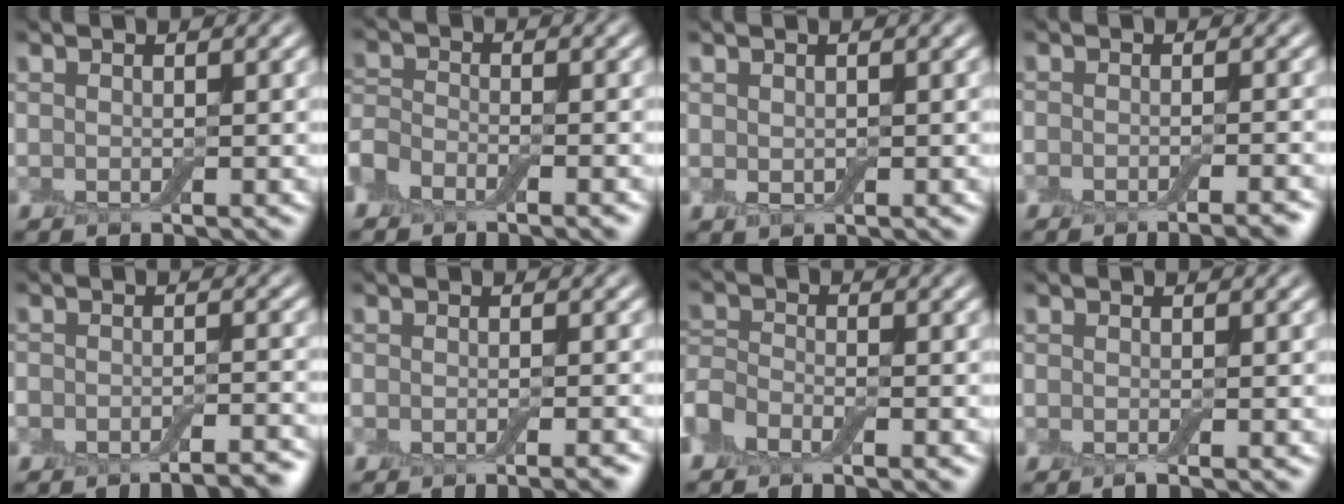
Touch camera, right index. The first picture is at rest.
{"total": 4.5, "force": [-3.1, 2.4, 2.2], "torque": [-0.033, 0.002, -0.065]}
{"total": 0.8, "force": [0.3, 0.6, 0.4], "torque": [-0.007, -0.001, 0.010]}
{"total": 3.8, "force": [-2.9, 0.9, 2.3], "torque": [-0.031, 0.004, -0.036]}
{"total": 4.8, "force": [-4.3, 1.3, 1.7], "torque": [-0.025, 0.002, -0.055]}
{"total": 2.4, "force": [-1.8, 0.4, 1.5], "torque": [-0.020, -0.002, -0.026]}
{"total": 4.0, "force": [-2.6, 2.2, 2.1], "torque": [-0.038, 0.002, -0.059]}
{"total": 0.9, "force": [-0.6, 0.2, 0.7], "torque": [-0.011, -0.005, -0.013]}